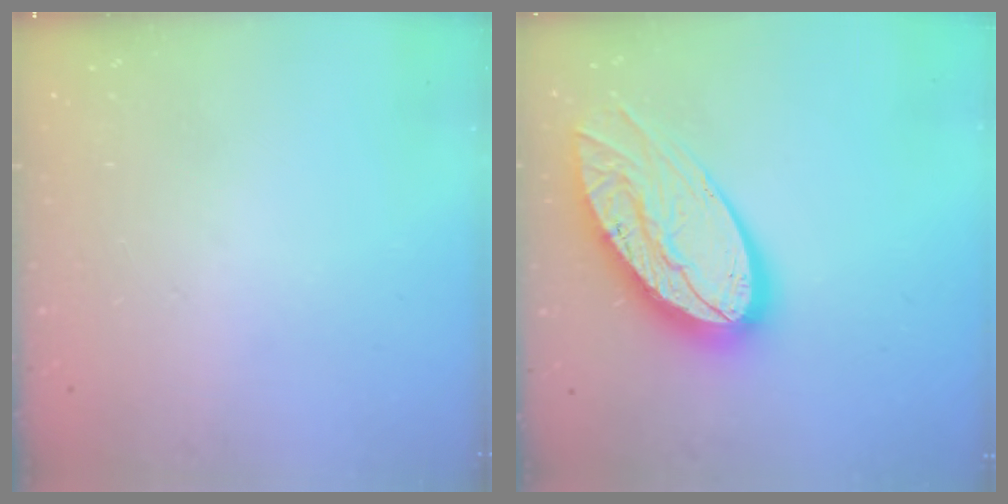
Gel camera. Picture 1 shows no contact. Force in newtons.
{"total": 22.4, "press": 22.3, "slide": 1.7}